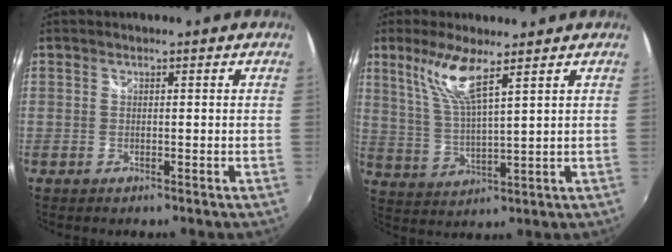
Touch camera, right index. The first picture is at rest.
{"total": 8.6, "force": [5.3, 1.1, 6.6], "torque": [-0.138, -0.004, 0.113]}